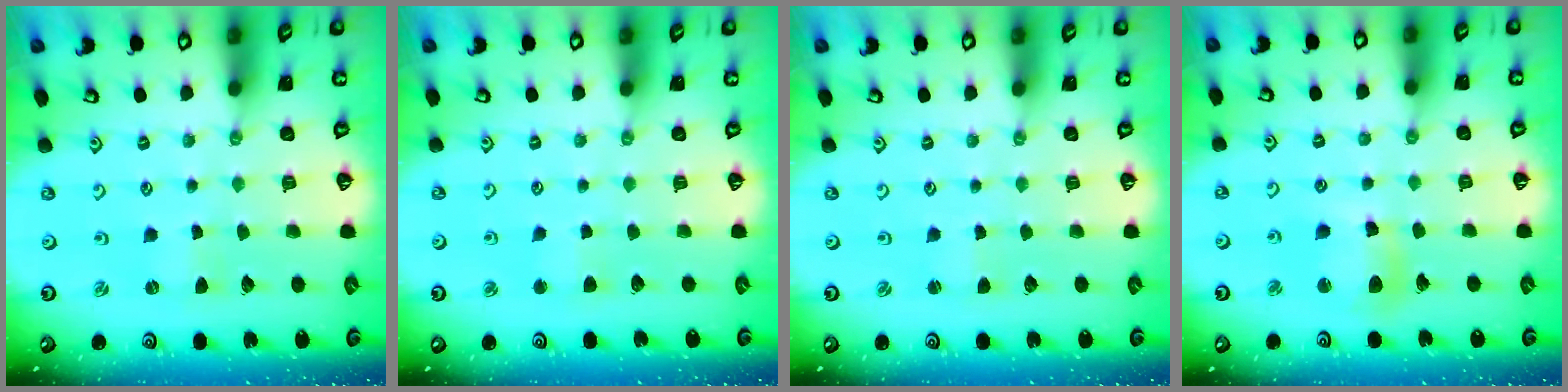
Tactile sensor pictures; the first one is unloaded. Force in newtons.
{"total": 2.4, "press": 2.3, "slide": 0.5}
{"total": 1.6, "press": 1.6, "slide": 0.3}
{"total": 11.3, "press": 11.2, "slide": 1.5}